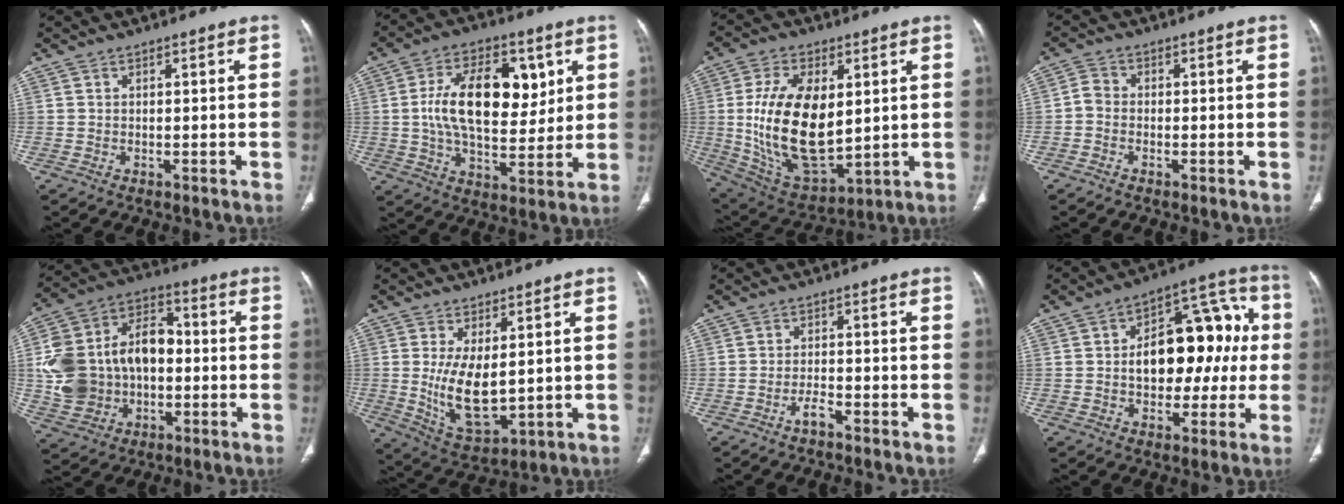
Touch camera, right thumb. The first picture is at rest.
{"total": 18.2, "force": [4.0, 10.0, 14.6], "torque": [-0.204, -0.009, 0.066]}
{"total": 20.7, "force": [1.9, 11.2, 17.4], "torque": [-0.311, -0.019, 0.052]}
{"total": 2.5, "force": [-0.9, 1.9, 1.3], "torque": [-0.019, 0.008, -0.028]}
{"total": 20.3, "force": [-0.5, 14.5, 14.2], "torque": [-0.251, 0.038, 0.000]}
{"total": 10.9, "force": [0.7, 5.4, 9.5], "torque": [-0.158, -0.024, 0.034]}
{"total": 2.3, "force": [-1.8, 0.5, 1.4], "torque": [-0.028, 0.010, -0.036]}
{"total": 18.4, "force": [0.8, 11.3, 14.5], "torque": [-0.155, 0.045, 0.011]}